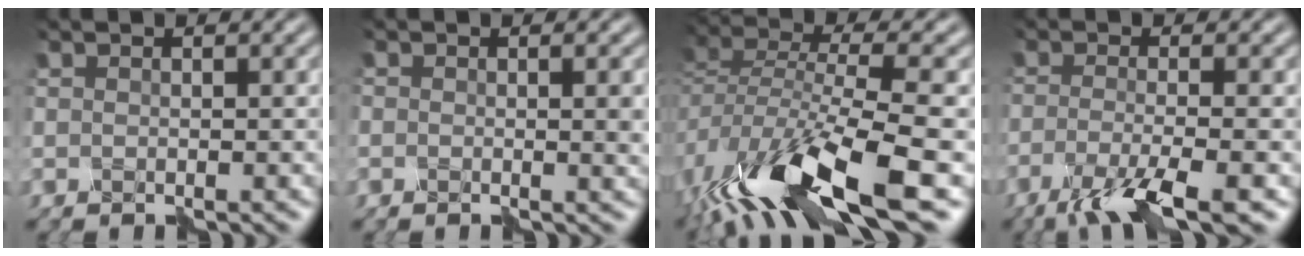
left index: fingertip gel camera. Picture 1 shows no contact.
{"total": 1.5, "force": [-0.3, 0.4, 1.3], "torque": [-0.016, -0.001, -0.001]}
{"total": 11.1, "force": [-5.9, 4.1, 8.5], "torque": [-0.172, -0.005, -0.105]}
{"total": 5.8, "force": [-3.4, 1.2, 4.6], "torque": [-0.075, -0.003, -0.068]}